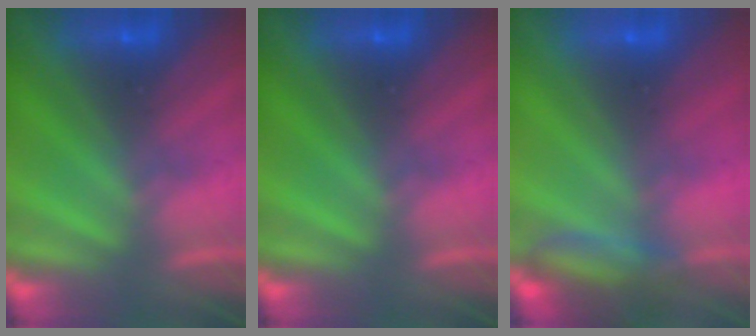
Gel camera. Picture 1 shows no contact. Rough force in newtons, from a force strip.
{"total": 0.0}
{"total": 2.5}